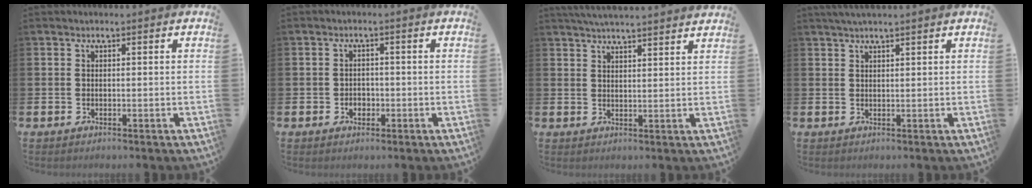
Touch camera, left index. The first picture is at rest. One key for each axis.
{"total": 1.8, "fx": -0.6, "fy": 1.5, "fz": 0.8, "tx": -0.006, "ty": 0.000, "tz": -0.017}
{"total": 4.2, "fx": 4.1, "fy": -0.2, "fz": 0.6, "tx": -0.017, "ty": -0.019, "tz": 0.073}
{"total": 1.8, "fx": 1.6, "fy": -0.1, "fz": 0.8, "tx": -0.012, "ty": 0.001, "tz": 0.029}